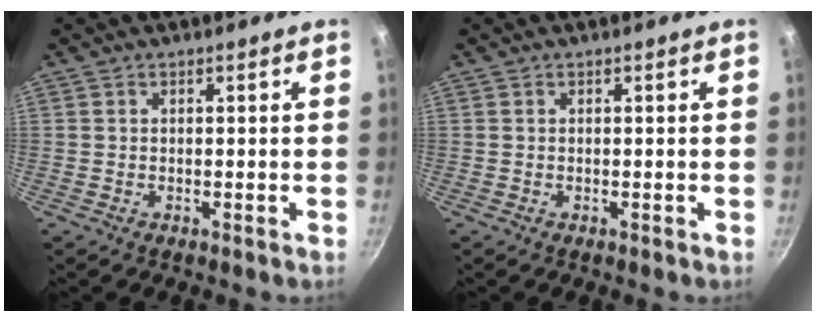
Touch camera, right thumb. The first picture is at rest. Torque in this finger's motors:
{"motor_torque": [0.00, 0.00, 0.00, 0.00, 0.00]}